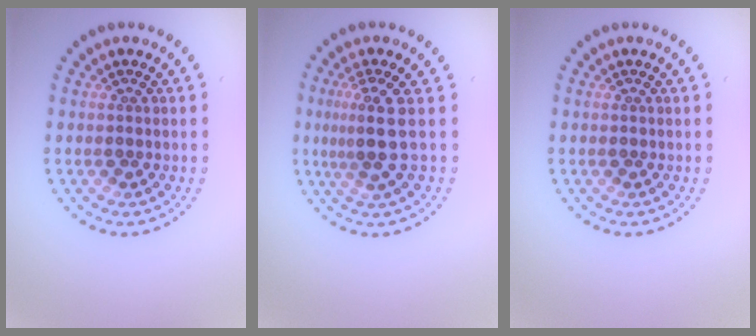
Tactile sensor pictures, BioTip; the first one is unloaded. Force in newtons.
{"total": 2.9, "press": 2.1, "slide": 2.0}
{"total": 0.0}